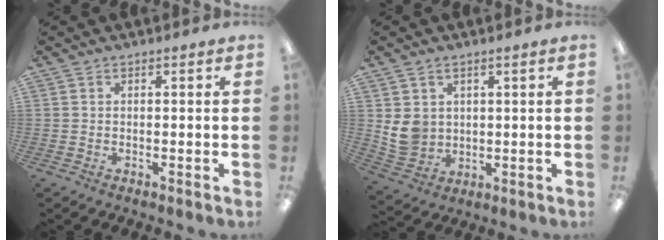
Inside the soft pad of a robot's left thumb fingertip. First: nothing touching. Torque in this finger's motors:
{"motor_torque": [-0.16, 0.22, 0.65, -0.66, 0.00]}